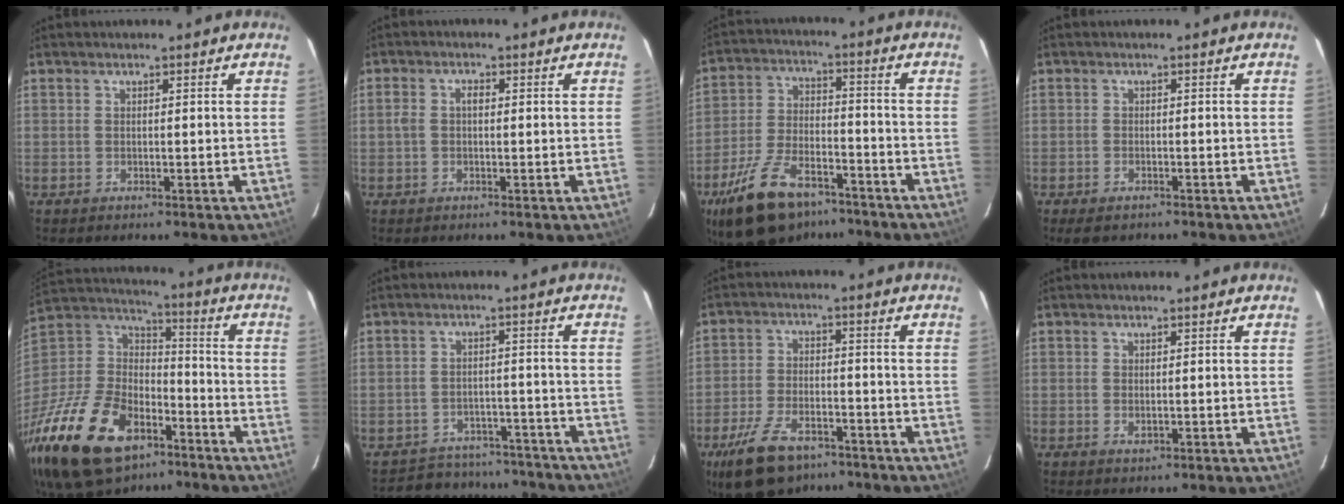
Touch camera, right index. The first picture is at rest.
{"total": 2.5, "force": [0.0, 1.6, 1.9], "torque": [-0.037, 0.008, -0.002]}
{"total": 18.0, "force": [-12.6, 8.3, 9.8], "torque": [-0.208, -0.014, -0.215]}
{"total": 3.2, "force": [-2.4, 1.5, 1.5], "torque": [-0.037, -0.009, -0.039]}
{"total": 34.2, "force": [-19.8, 19.3, 20.2], "torque": [-0.460, -0.019, -0.316]}
{"total": 14.3, "force": [-12.8, 5.7, 2.8], "torque": [-0.070, 0.032, -0.158]}
{"total": 13.4, "force": [-9.1, 6.7, 7.3], "torque": [-0.165, -0.009, -0.157]}
{"total": 1.0, "force": [-0.1, 0.7, 0.8], "torque": [-0.013, 0.000, 0.000]}